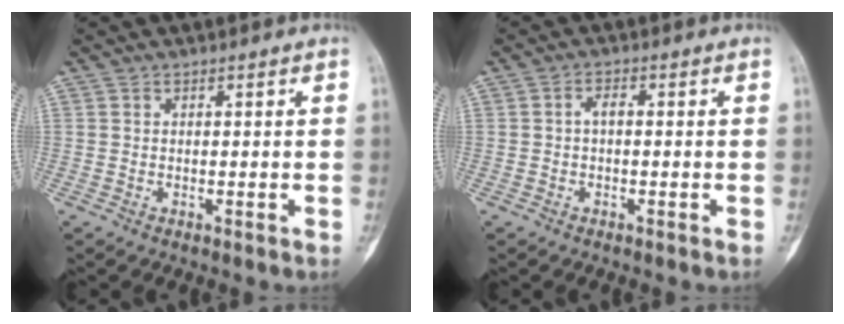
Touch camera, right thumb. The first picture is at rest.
{"total": 1.8, "force": [-0.2, 1.0, 1.5], "torque": [-0.021, 0.008, -0.007]}